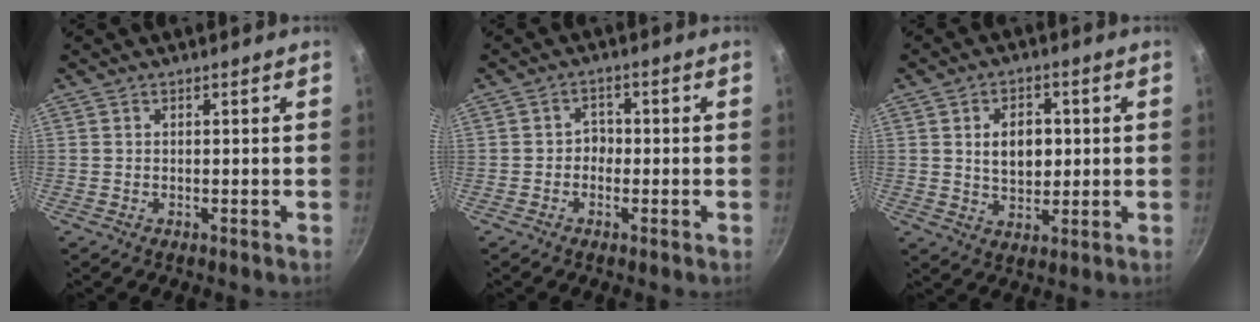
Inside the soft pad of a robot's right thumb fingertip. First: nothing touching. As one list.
[{"total": 2.4, "force": [-0.7, 2.0, 1.1], "torque": [0.002, 0.010, -0.015]}, {"total": 7.9, "force": [1.2, 5.4, 5.7], "torque": [-0.067, -0.003, 0.023]}]